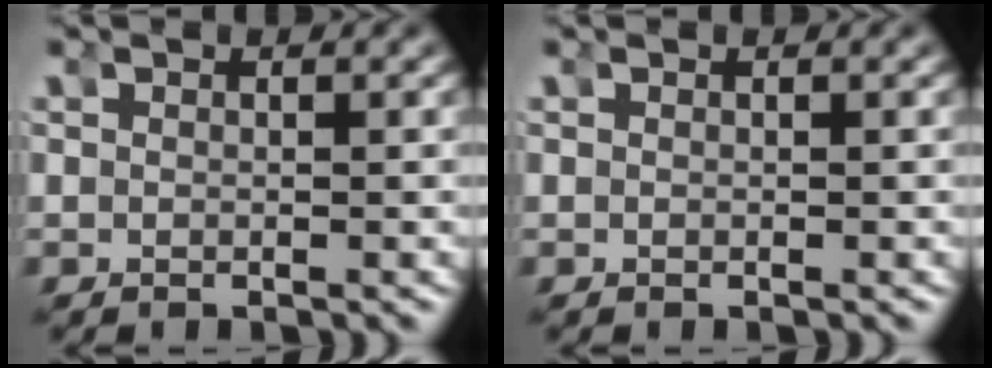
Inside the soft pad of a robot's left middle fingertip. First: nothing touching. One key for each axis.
{"total": 0.0}